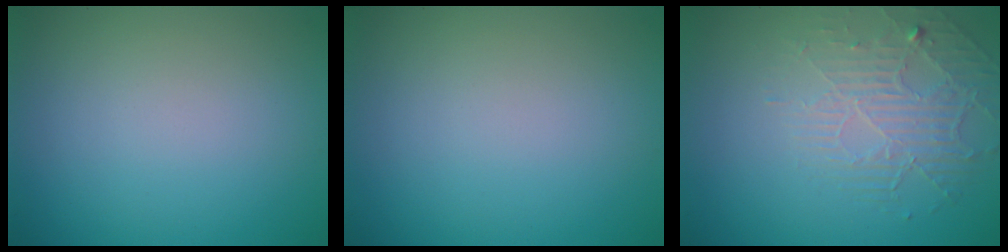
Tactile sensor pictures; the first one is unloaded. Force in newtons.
{"total": 0.0}
{"total": 2.3, "press": 1.7, "slide": 1.6}